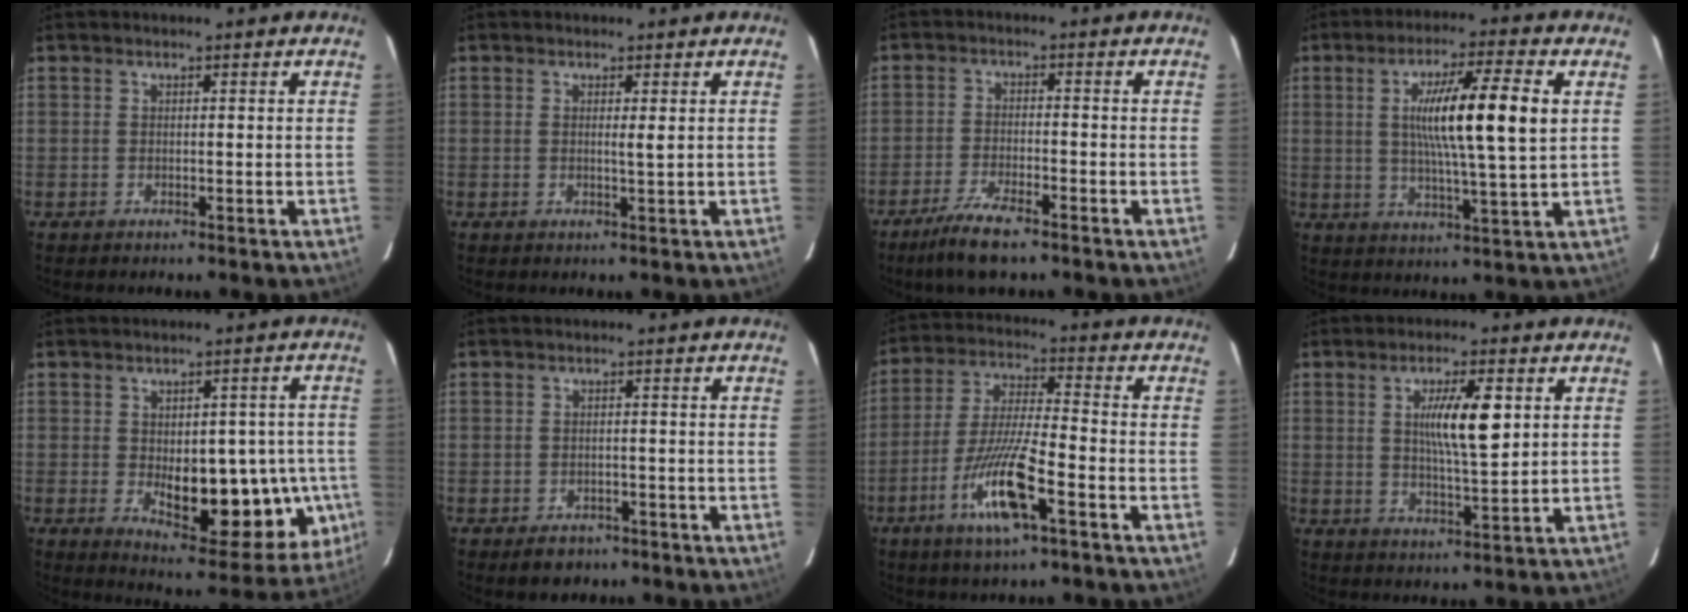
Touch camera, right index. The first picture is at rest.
{"total": 1.1, "force": [0.3, -0.1, 1.1], "torque": [-0.019, -0.002, 0.004]}
{"total": 7.0, "force": [-5.1, 0.8, 4.7], "torque": [-0.093, -0.016, -0.091]}
{"total": 13.3, "force": [2.5, 0.3, 13.1], "torque": [-0.224, 0.004, 0.041]}
{"total": 15.6, "force": [-2.9, 6.7, 13.8], "torque": [-0.158, 0.006, -0.015]}
{"total": 3.6, "force": [-2.3, 2.5, 1.0], "torque": [-0.015, 0.005, -0.025]}
{"total": 12.2, "force": [-5.5, 1.2, 10.8], "torque": [-0.213, -0.013, -0.104]}
{"total": 8.2, "force": [2.1, 1.2, 7.9], "torque": [-0.136, 0.001, 0.039]}